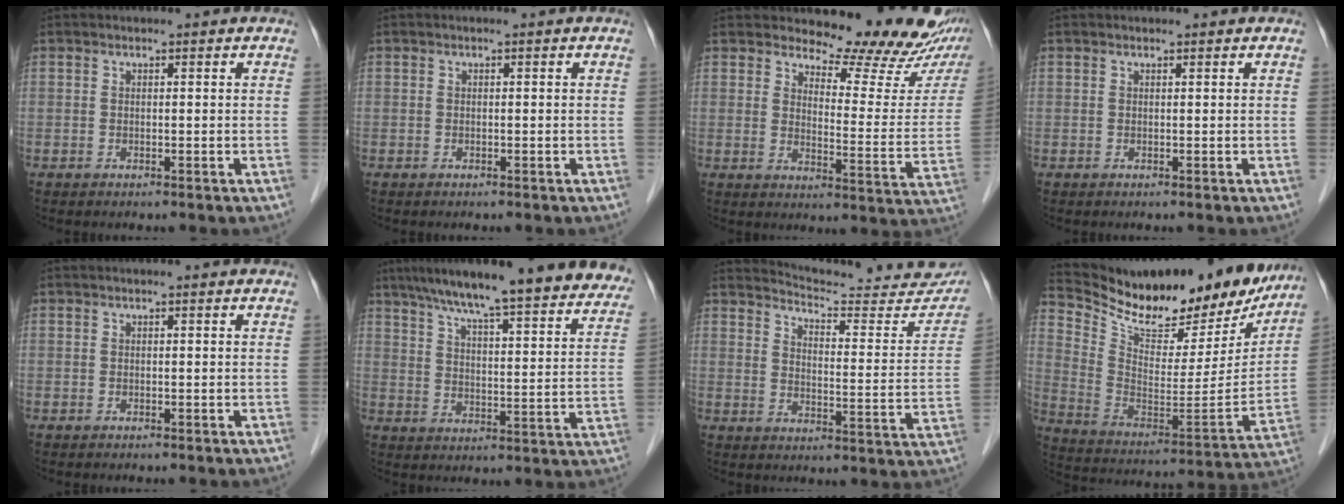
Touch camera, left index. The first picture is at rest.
{"total": 0.0}
{"total": 16.2, "force": [14.9, 2.6, 5.9], "torque": [-0.066, -0.078, 0.167]}
{"total": 0.6, "force": [0.6, 0.2, 0.1], "torque": [-0.008, 0.007, 0.012]}
{"total": 0.0}
{"total": 26.5, "force": [22.8, 3.6, 13.1], "torque": [-0.187, -0.021, 0.287]}
{"total": 19.5, "force": [18.8, 2.3, 4.3], "torque": [-0.051, -0.085, 0.222]}
{"total": 26.4, "force": [23.4, 7.1, 10.1], "torque": [-0.175, -0.038, 0.342]}